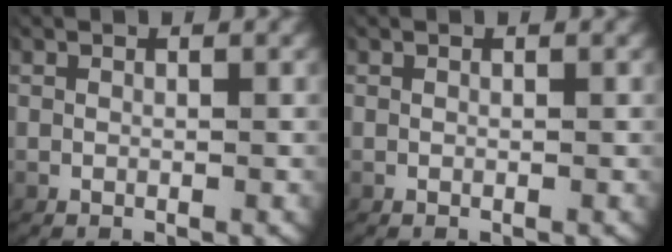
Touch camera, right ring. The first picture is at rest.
{"total": 0.0}